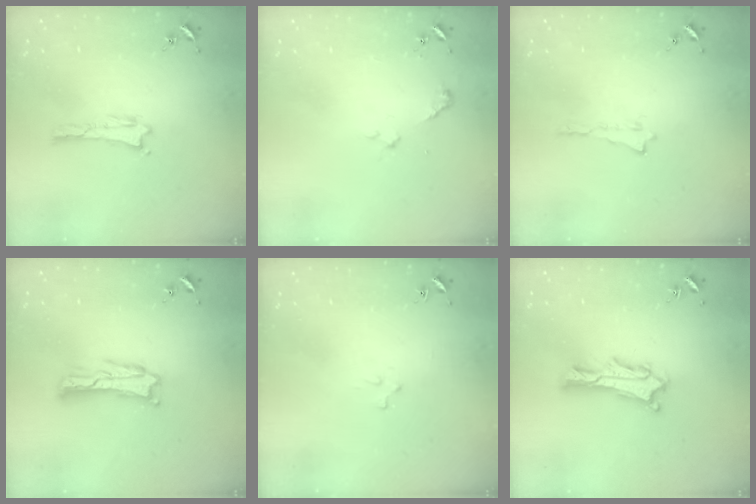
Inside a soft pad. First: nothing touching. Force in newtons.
{"total": 2.4, "press": 2.3, "slide": 0.3}
{"total": 0.0}
{"total": 2.8, "press": 2.7, "slide": 0.4}
{"total": 2.2, "press": 2.2, "slide": 0.2}
{"total": 3.9, "press": 3.9, "slide": 0.4}